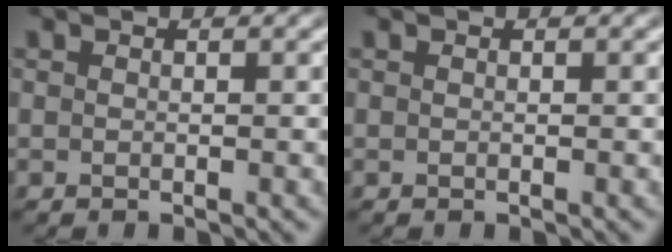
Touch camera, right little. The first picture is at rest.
{"total": 0.0}